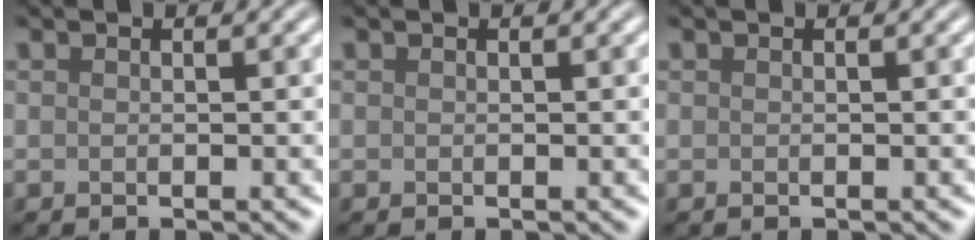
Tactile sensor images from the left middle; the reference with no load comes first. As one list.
[{"total": 0.0}, {"total": 0.0}]